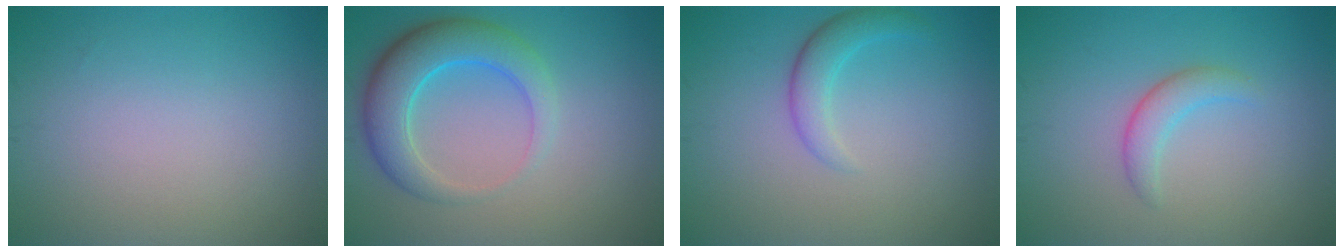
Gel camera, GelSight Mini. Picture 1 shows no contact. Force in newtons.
{"total": 5.7, "press": 5.7, "slide": 0.4}
{"total": 2.4, "press": 2.4, "slide": 0.1}
{"total": 2.1, "press": 2.1, "slide": 0.2}